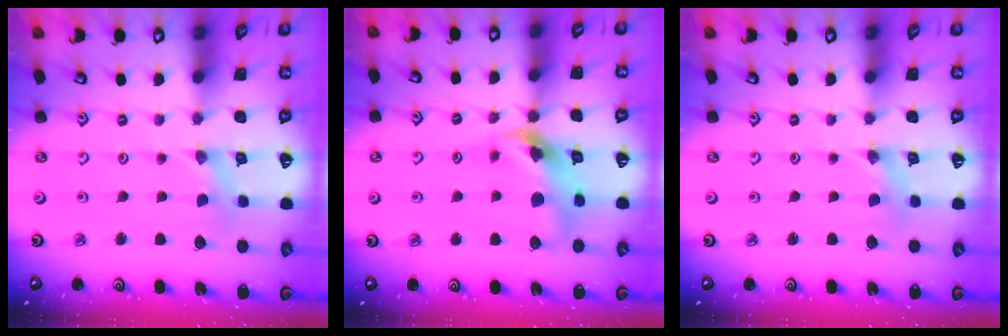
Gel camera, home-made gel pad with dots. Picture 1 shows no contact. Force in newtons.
{"total": 13.5, "press": 13.4, "slide": 1.8}
{"total": 0.0}